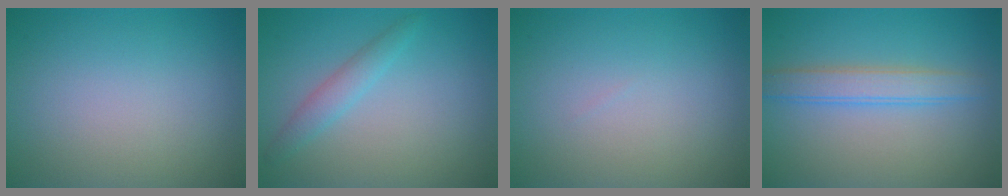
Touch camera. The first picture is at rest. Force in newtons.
{"total": 1.9, "press": 1.9, "slide": 0.1}
{"total": 0.0}
{"total": 2.9, "press": 2.9, "slide": 0.0}